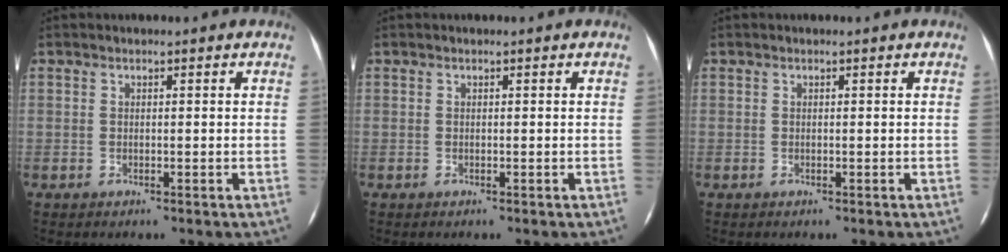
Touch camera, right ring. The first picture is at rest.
{"total": 0.0}
{"total": 0.0}